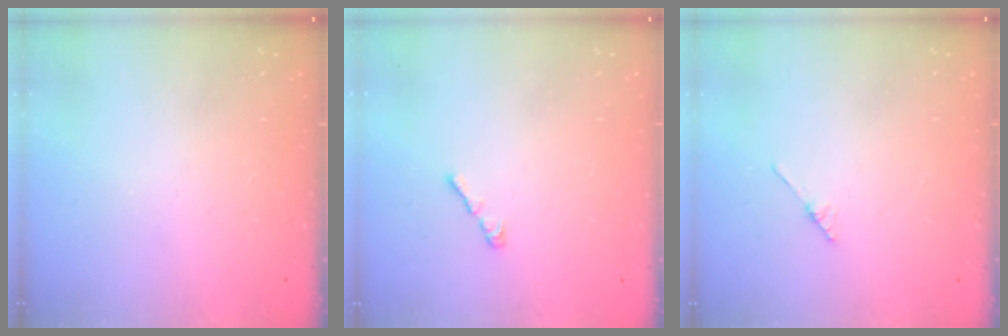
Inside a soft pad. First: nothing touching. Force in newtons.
{"total": 2.2, "press": 2.1, "slide": 0.6}
{"total": 2.1, "press": 2.1, "slide": 0.1}